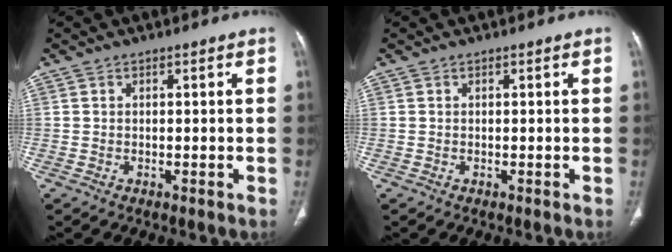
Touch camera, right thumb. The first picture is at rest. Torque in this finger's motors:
{"motor_torque": [0.05, 0.04, 0.32, -0.32, 0.00]}